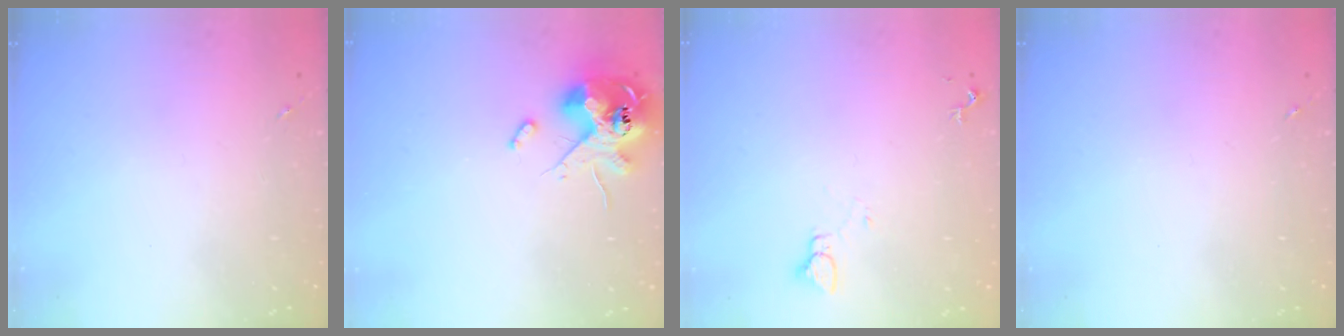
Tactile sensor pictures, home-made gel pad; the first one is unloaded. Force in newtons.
{"total": 12.8, "press": 12.6, "slide": 2.2}
{"total": 4.3, "press": 4.3, "slide": 0.4}
{"total": 0.0}